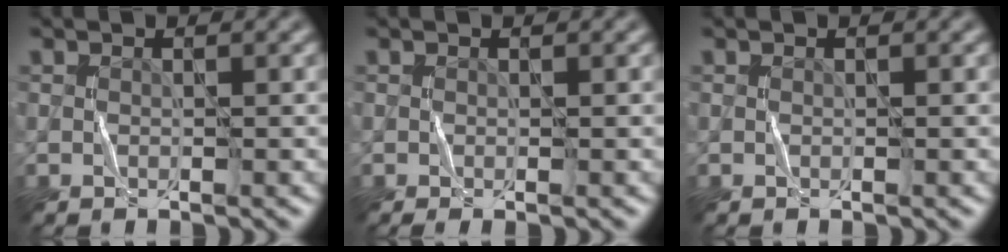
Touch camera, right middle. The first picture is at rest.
{"total": 0.5, "force": [-0.2, 0.1, 0.5], "torque": [-0.008, -0.003, -0.003]}
{"total": 0.0}